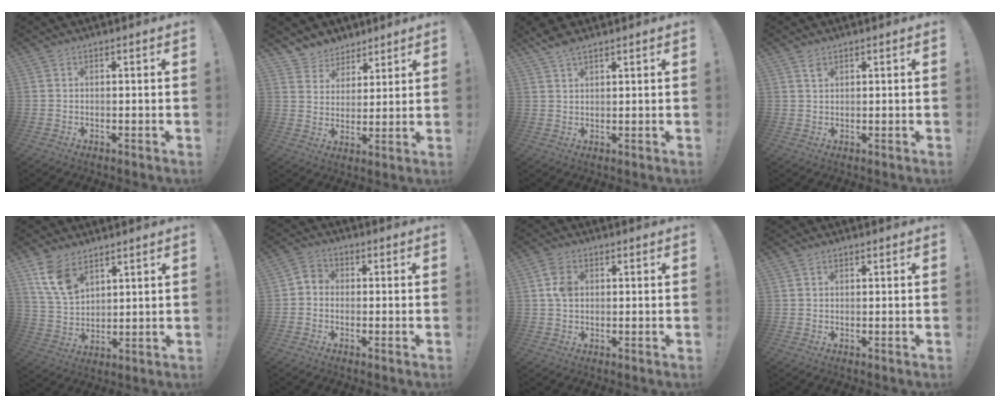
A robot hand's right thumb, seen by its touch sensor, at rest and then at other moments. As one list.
[{"total": 7.0, "force": [5.0, 4.9, 0.0], "torque": [0.001, -0.049, 0.099]}, {"total": 4.2, "force": [3.3, 1.1, 2.4], "torque": [-0.042, -0.016, 0.059]}, {"total": 1.4, "force": [1.0, 0.7, 0.6], "torque": [-0.002, -0.006, 0.018]}, {"total": 9.7, "force": [6.3, 5.6, 4.9], "torque": [-0.095, -0.026, 0.126]}, {"total": 3.5, "force": [-1.8, 2.5, 1.6], "torque": [-0.035, 0.014, -0.034]}, {"total": 5.2, "force": [0.8, 3.6, 3.6], "torque": [-0.066, 0.006, 0.015]}, {"total": 0.8, "force": [0.5, 0.5, 0.2], "torque": [0.001, -0.001, 0.009]}]